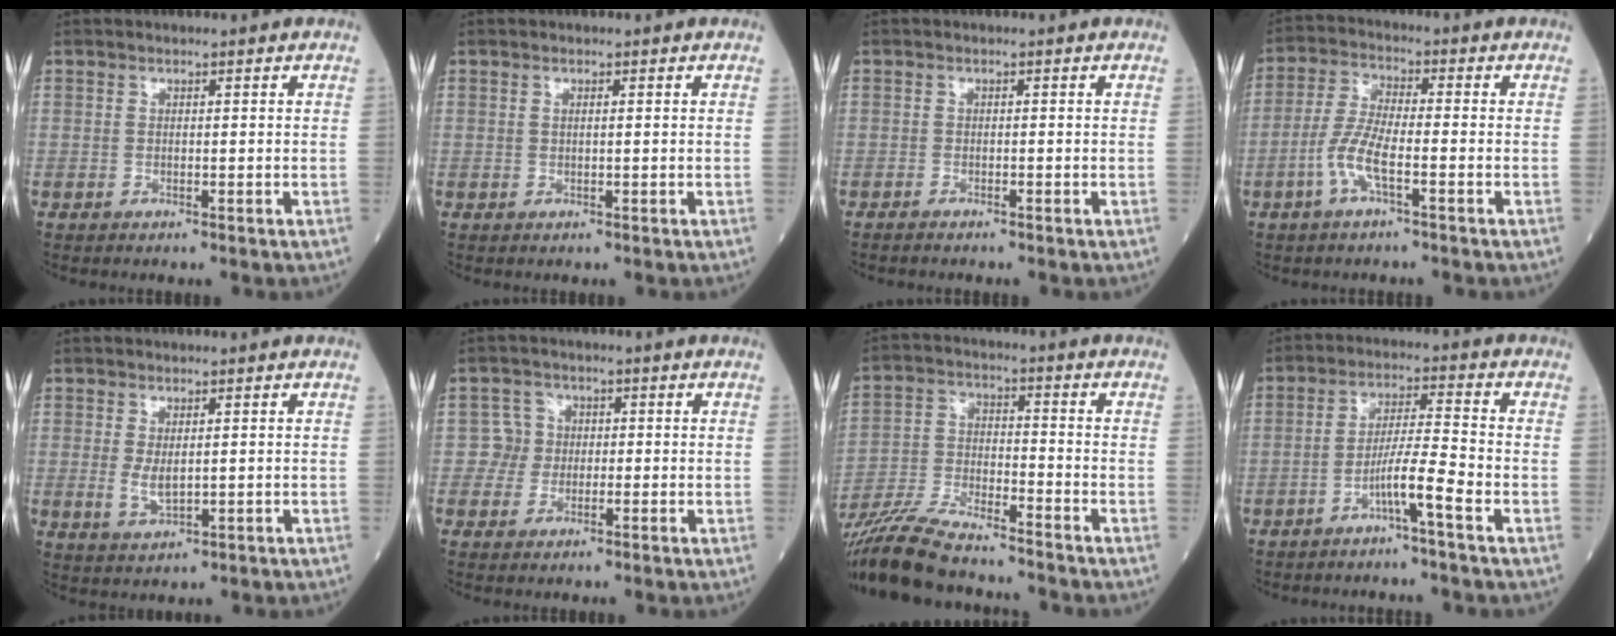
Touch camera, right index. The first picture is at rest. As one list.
[{"total": 0.5, "force": [0.2, 0.1, 0.5], "torque": [-0.014, -0.001, 0.004]}, {"total": 0.7, "force": [-0.7, 0.0, 0.2], "torque": [-0.009, -0.002, -0.013]}, {"total": 6.4, "force": [-2.6, 1.2, 5.7], "torque": [-0.127, 0.003, -0.055]}, {"total": 3.1, "force": [0.1, 1.3, 2.8], "torque": [-0.055, -0.009, 0.010]}, {"total": 3.0, "force": [-0.4, 2.9, 0.1], "torque": [0.010, 0.010, -0.012]}, {"total": 13.4, "force": [-12.0, 1.4, 5.8], "torque": [-0.106, -0.018, -0.214]}, {"total": 5.7, "force": [-3.1, -0.7, 4.7], "torque": [-0.085, 0.009, -0.059]}]